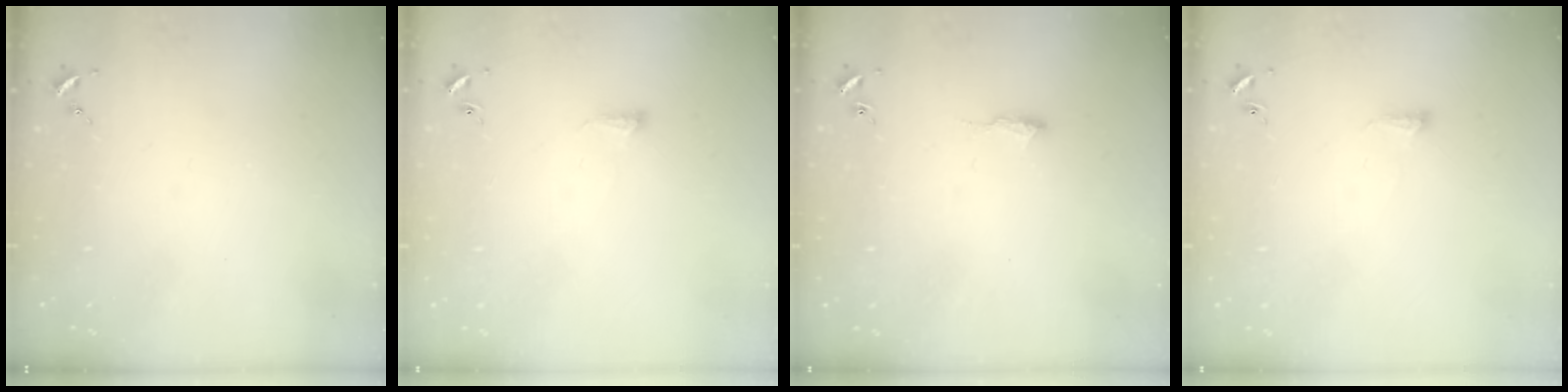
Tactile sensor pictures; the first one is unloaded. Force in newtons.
{"total": 2.5, "press": 2.4, "slide": 0.5}
{"total": 7.3, "press": 7.2, "slide": 0.8}
{"total": 2.5, "press": 2.4, "slide": 0.5}